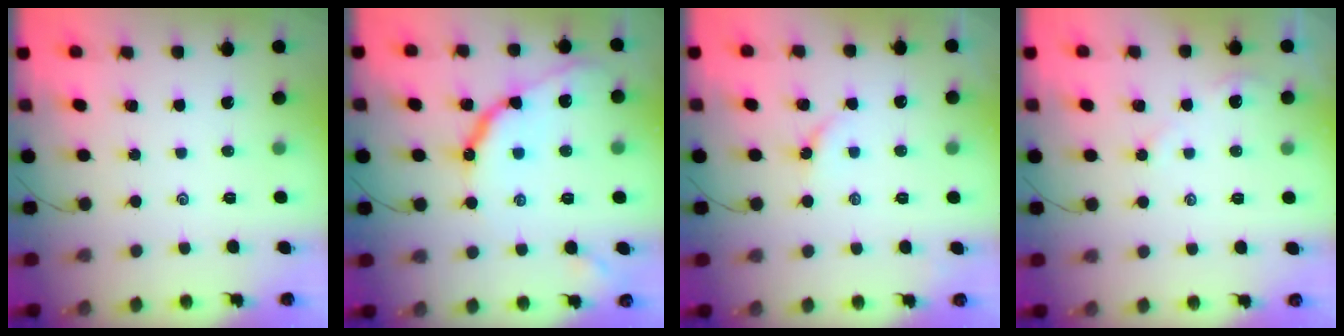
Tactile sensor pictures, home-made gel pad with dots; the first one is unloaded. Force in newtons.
{"total": 10.6, "press": 10.5, "slide": 0.4}
{"total": 2.7, "press": 2.7, "slide": 0.5}
{"total": 2.8, "press": 2.8, "slide": 0.4}